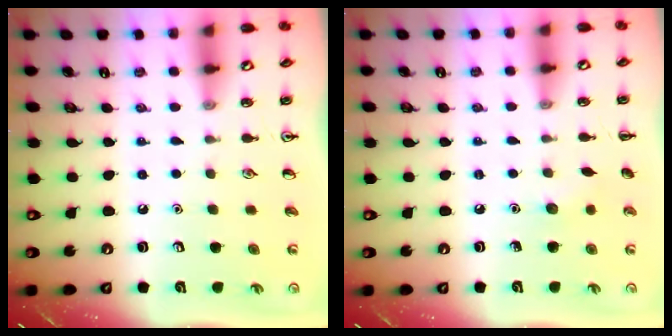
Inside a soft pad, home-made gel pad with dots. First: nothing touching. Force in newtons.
{"total": 4.3, "press": 4.1, "slide": 1.2}